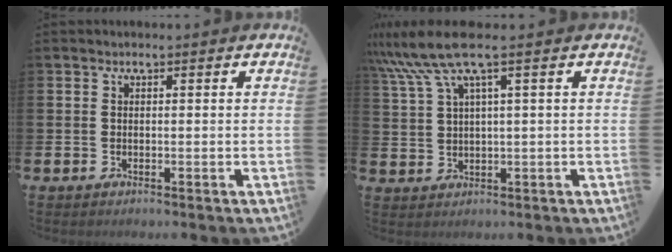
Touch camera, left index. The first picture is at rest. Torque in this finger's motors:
{"motor_torque": [0.38, -0.13, 1.05, 0.21]}